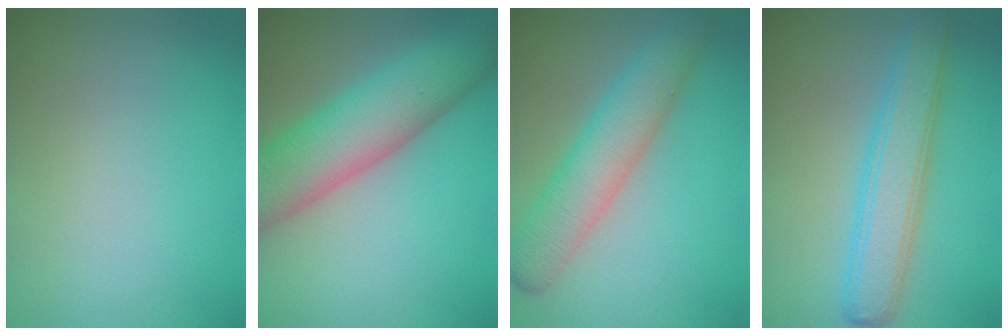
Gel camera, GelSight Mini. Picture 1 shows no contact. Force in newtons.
{"total": 9.5, "press": 9.5, "slide": 0.3}
{"total": 5.5, "press": 5.5, "slide": 0.1}
{"total": 4.8, "press": 4.8, "slide": 0.1}